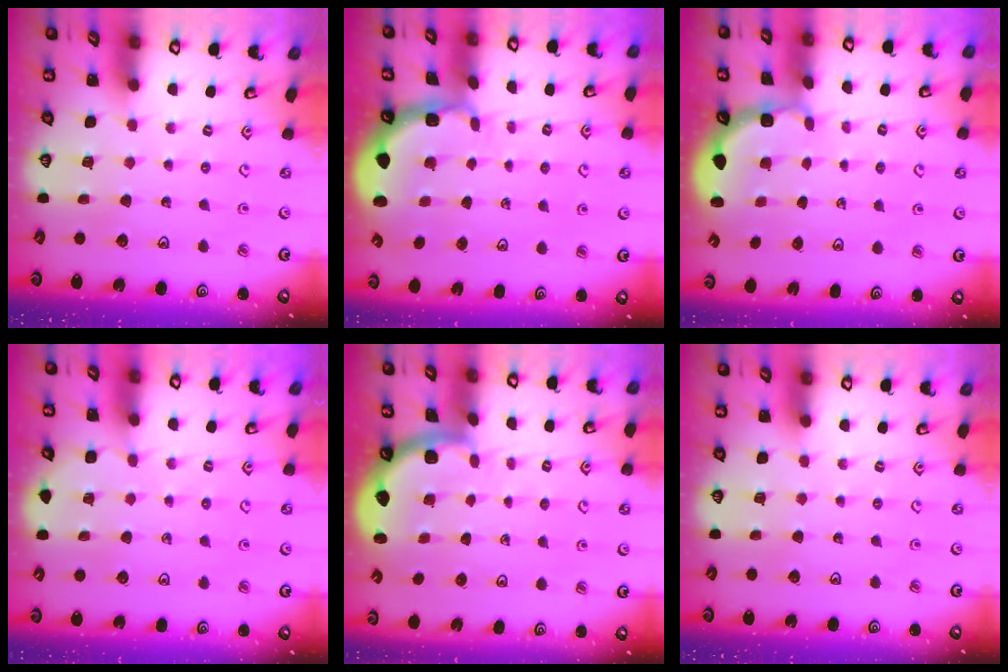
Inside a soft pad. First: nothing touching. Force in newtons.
{"total": 1.6, "press": 1.4, "slide": 0.7}
{"total": 2.5, "press": 1.9, "slide": 1.6}
{"total": 3.8, "press": 3.7, "slide": 0.5}
{"total": 1.6, "press": 1.6, "slide": 0.1}
{"total": 0.0}